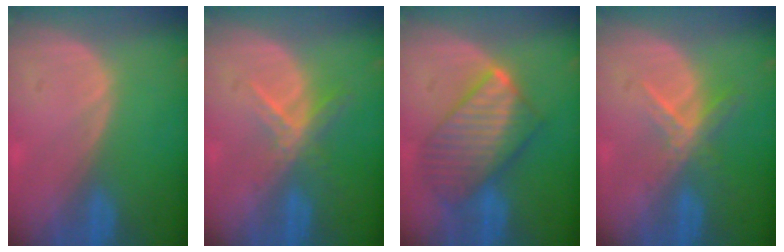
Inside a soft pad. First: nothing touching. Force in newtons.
{"total": 5.5, "press": 4.8, "slide": 2.8}
{"total": 9.6, "press": 9.5, "slide": 0.8}
{"total": 5.5, "press": 4.8, "slide": 2.8}